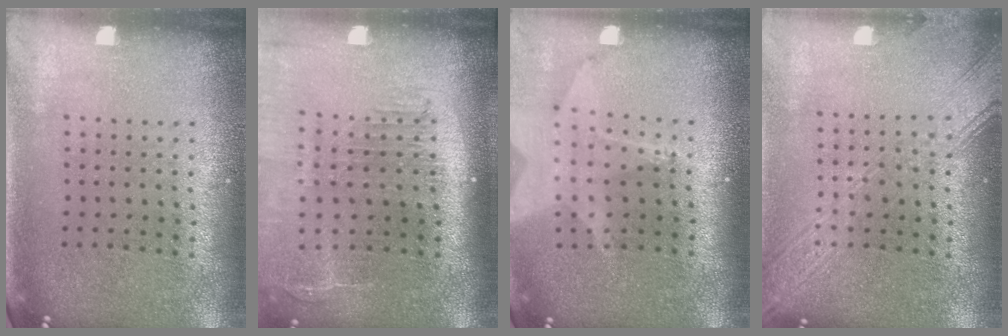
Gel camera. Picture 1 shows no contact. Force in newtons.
{"total": 2.2, "press": 1.8, "slide": 1.3}
{"total": 2.0, "press": 1.5, "slide": 1.3}
{"total": 3.4, "press": 3.3, "slide": 0.5}